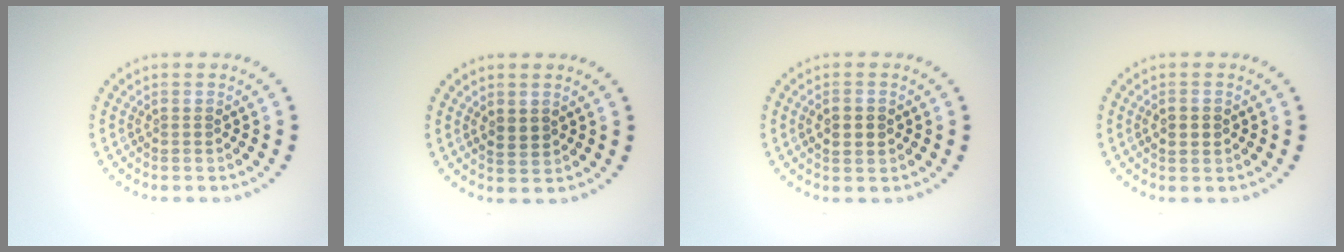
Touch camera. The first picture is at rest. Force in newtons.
{"total": 1.6, "press": 1.6, "slide": 0.4}
{"total": 2.7, "press": 2.7, "slide": 0.1}
{"total": 2.1, "press": 2.1, "slide": 0.1}